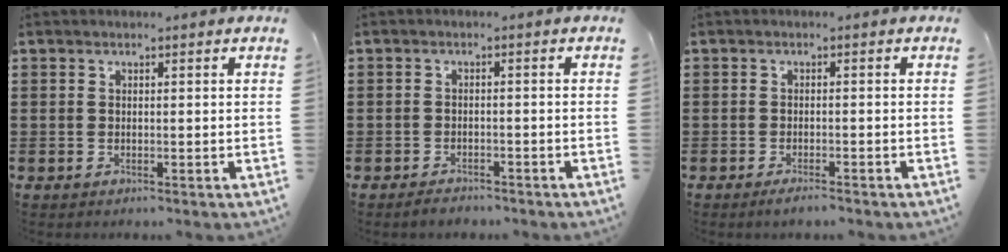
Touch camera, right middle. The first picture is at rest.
{"total": 1.6, "force": [-1.5, 0.5, 0.1], "torque": [-0.006, 0.003, -0.033]}
{"total": 1.5, "force": [-1.2, 0.1, 0.9], "torque": [-0.016, -0.003, -0.021]}